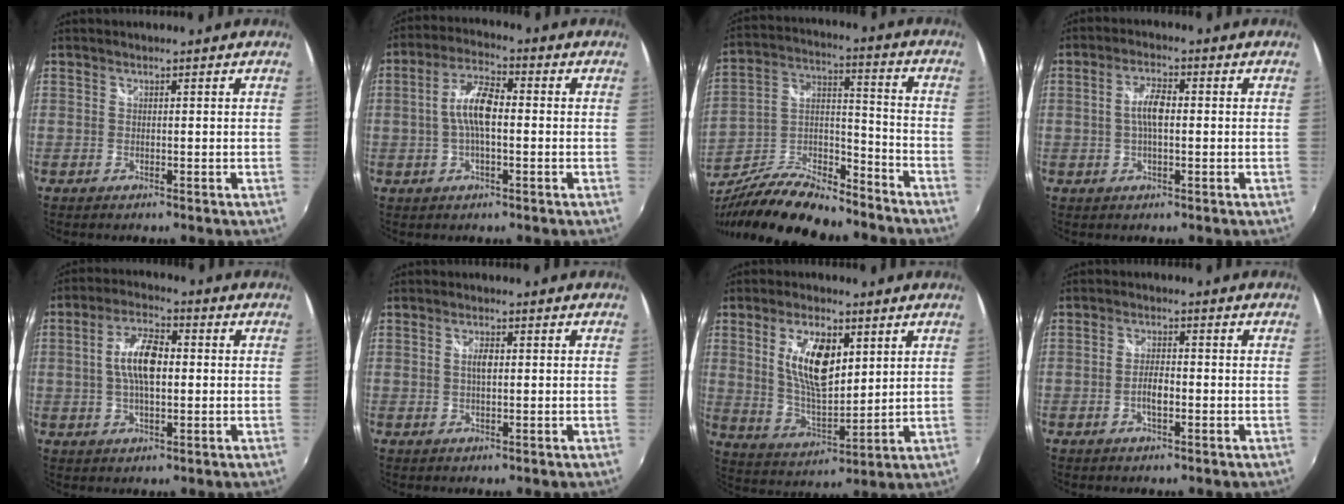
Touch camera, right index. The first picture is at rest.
{"total": 7.4, "force": [-0.5, 2.6, 6.9], "torque": [-0.139, 0.015, -0.014]}
{"total": 19.4, "force": [-14.5, 6.4, 11.2], "torque": [-0.227, -0.008, -0.249]}
{"total": 4.5, "force": [-0.1, 1.7, 4.2], "torque": [-0.082, 0.008, -0.003]}
{"total": 8.5, "force": [0.3, 3.7, 7.6], "torque": [-0.146, 0.013, 0.003]}
{"total": 1.5, "force": [0.2, 0.7, 1.3], "torque": [-0.024, 0.002, 0.002]}
{"total": 12.0, "force": [4.1, 5.5, 9.9], "torque": [-0.181, 0.002, 0.083]}
{"total": 3.3, "force": [-1.2, 1.2, 2.9], "torque": [-0.058, 0.003, -0.023]}